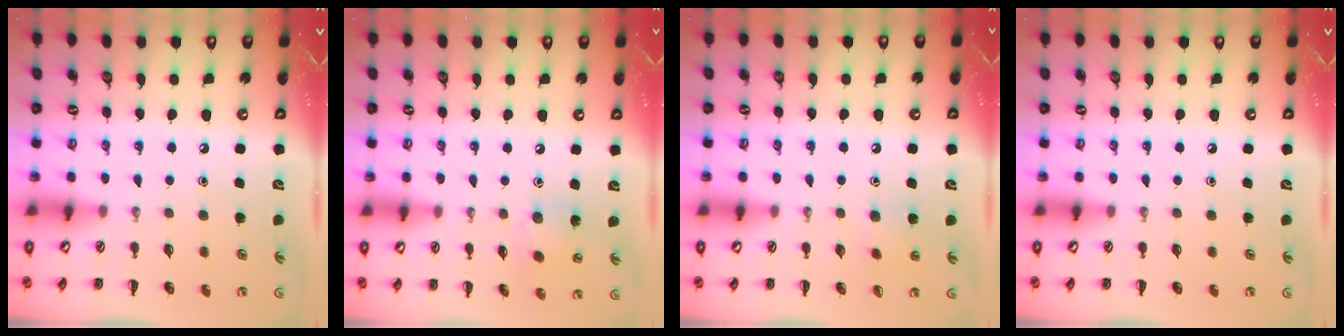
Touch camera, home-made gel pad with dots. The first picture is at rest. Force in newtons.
{"total": 5.6, "press": 5.6, "slide": 0.7}
{"total": 6.9, "press": 6.5, "slide": 2.4}
{"total": 0.0}